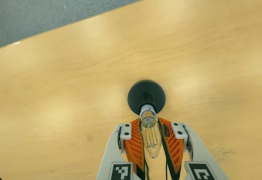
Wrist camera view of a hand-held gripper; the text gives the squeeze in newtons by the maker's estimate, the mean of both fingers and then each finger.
{"total": 20.3, "left": 20.9, "right": 19.8}